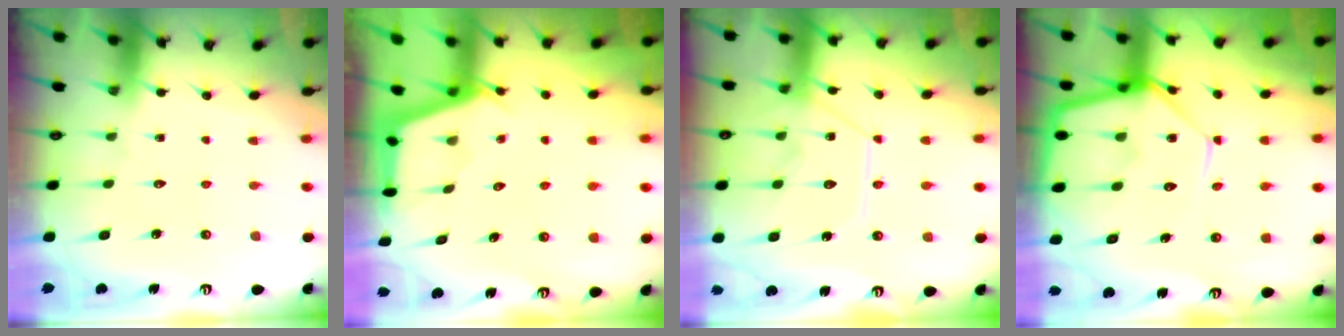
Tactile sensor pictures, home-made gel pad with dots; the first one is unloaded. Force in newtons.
{"total": 2.6, "press": 2.6, "slide": 0.3}
{"total": 13.4, "press": 13.4, "slide": 1.3}
{"total": 13.9, "press": 13.8, "slide": 1.2}